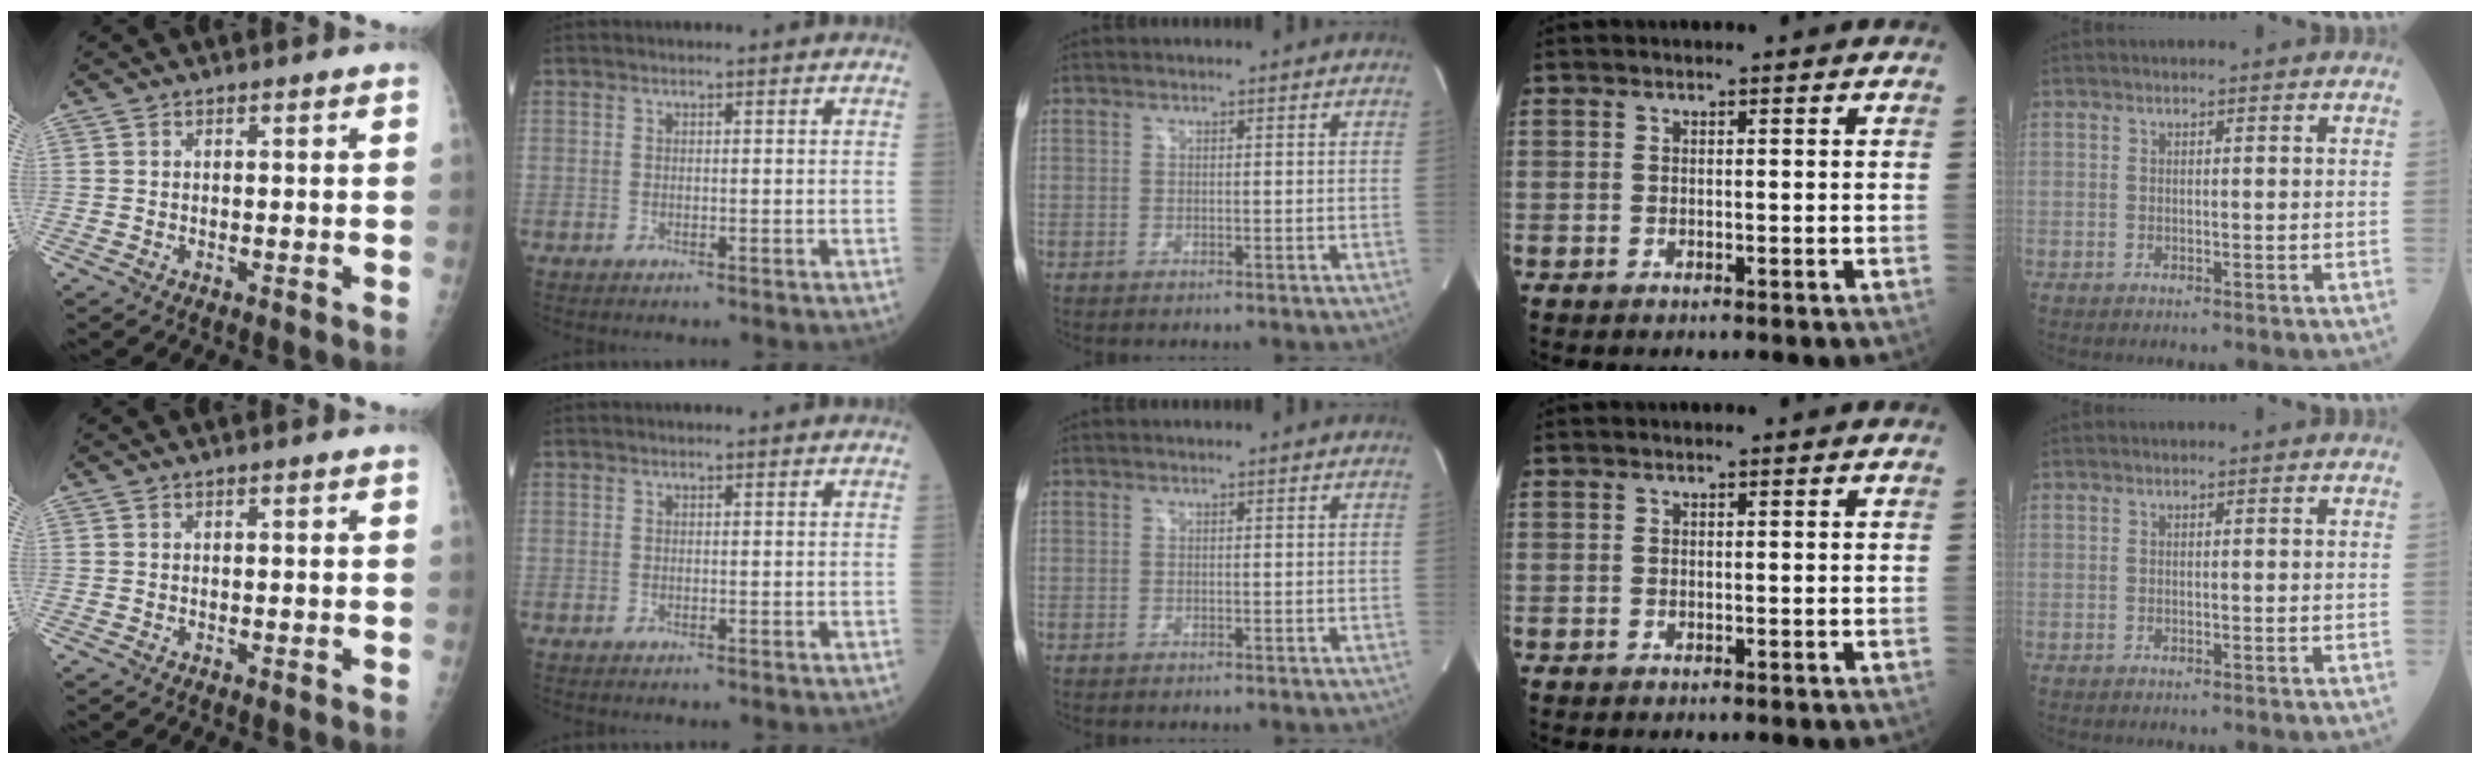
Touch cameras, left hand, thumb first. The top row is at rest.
{}